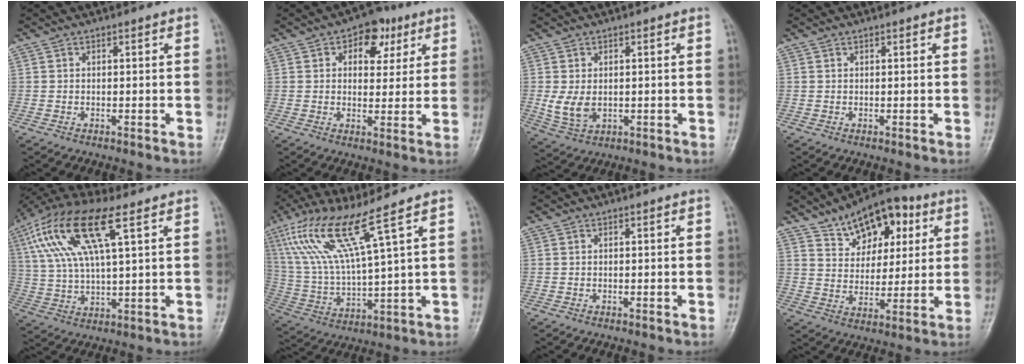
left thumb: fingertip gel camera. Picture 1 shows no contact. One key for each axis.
{"total": 8.5, "fx": 3.7, "fy": 5.6, "fz": 5.2, "tx": -0.028, "ty": -0.007, "tz": 0.046}
{"total": 5.5, "fx": -0.1, "fy": 3.8, "fz": 3.9, "tx": -0.069, "ty": -0.009, "tz": 0.010}
{"total": 0.0}
{"total": 17.4, "fx": 7.4, "fy": 5.8, "fz": 14.7, "tx": -0.306, "ty": 0.009, "tz": 0.137}
{"total": 15.4, "fx": 8.7, "fy": 1.0, "fz": 12.7, "tx": -0.270, "ty": -0.036, "tz": 0.177}
{"total": 0.0}
{"total": 14.8, "fx": 7.5, "fy": 9.2, "fz": 8.9, "tx": -0.087, "ty": -0.019, "tz": 0.120}